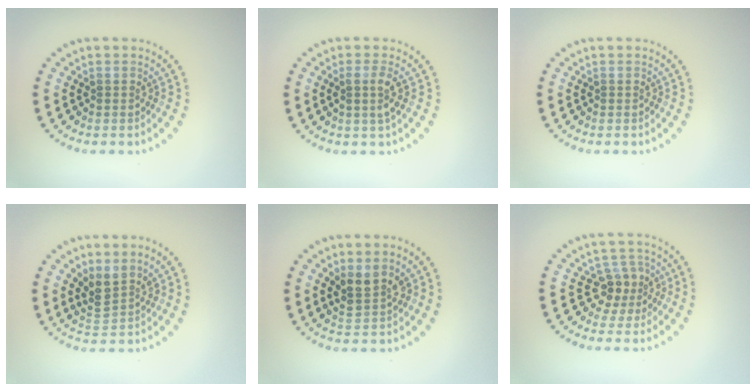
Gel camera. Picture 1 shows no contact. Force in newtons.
{"total": 1.3, "press": 1.1, "slide": 0.7}
{"total": 0.0}
{"total": 2.7, "press": 2.0, "slide": 1.8}
{"total": 2.8, "press": 2.5, "slide": 1.2}
{"total": 2.7, "press": 2.4, "slide": 1.3}